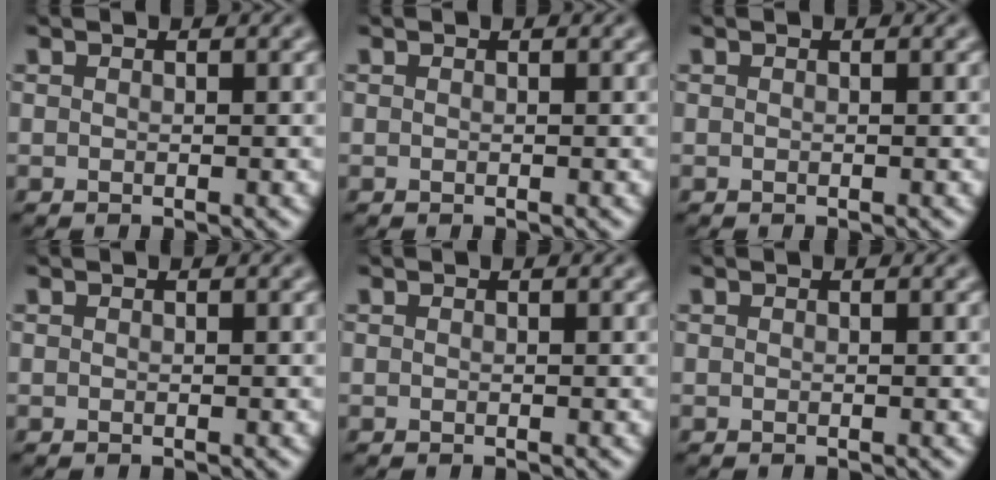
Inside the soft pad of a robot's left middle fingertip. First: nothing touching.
{"total": 0.0}
{"total": 0.0}
{"total": 0.0}
{"total": 0.0}
{"total": 0.0}